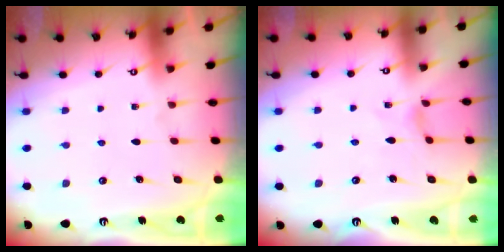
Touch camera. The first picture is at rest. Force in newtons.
{"total": 0.0}